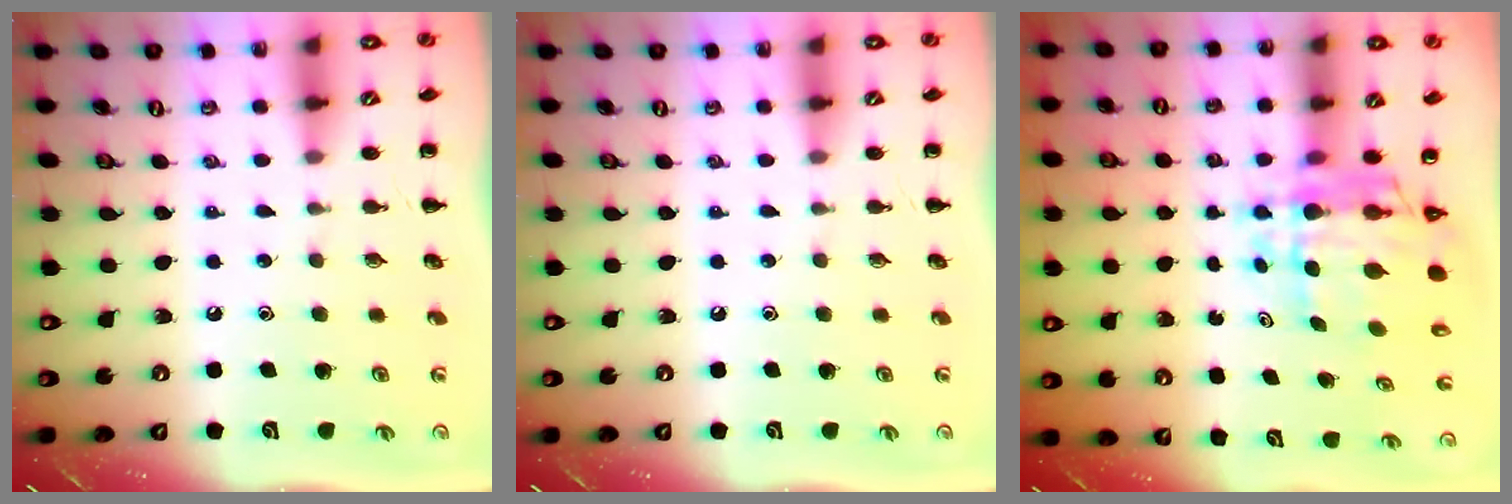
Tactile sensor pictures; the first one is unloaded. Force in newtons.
{"total": 0.0}
{"total": 8.1, "press": 7.7, "slide": 2.5}